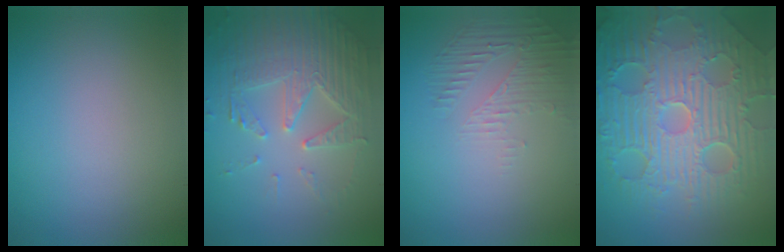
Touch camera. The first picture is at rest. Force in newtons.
{"total": 4.9, "press": 4.3, "slide": 2.3}
{"total": 1.7, "press": 0.8, "slide": 1.5}
{"total": 11.2, "press": 7.2, "slide": 8.6}